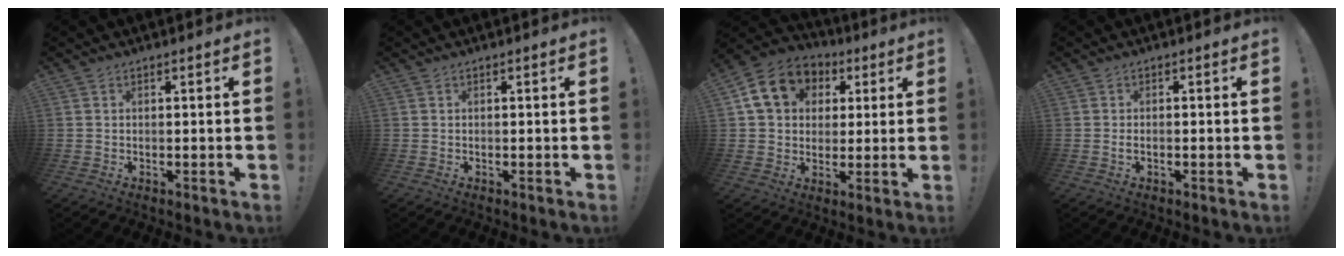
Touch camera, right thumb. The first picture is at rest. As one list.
[{"total": 0.0}, {"total": 14.9, "force": [5.3, 11.8, 7.3], "torque": [-0.103, -0.009, 0.105]}, {"total": 1.1, "force": [-0.3, 0.4, 1.0], "torque": [-0.019, 0.003, -0.005]}]